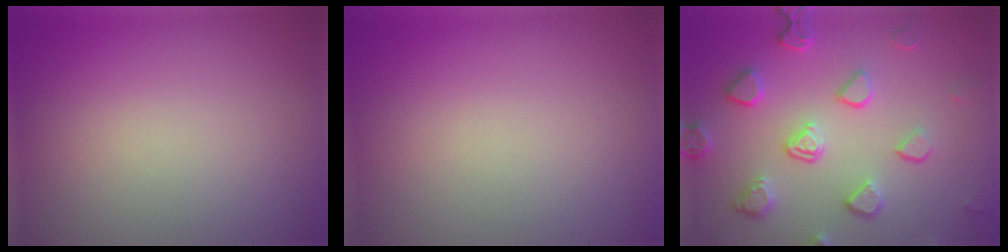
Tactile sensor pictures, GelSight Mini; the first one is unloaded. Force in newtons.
{"total": 0.0}
{"total": 4.1, "press": 3.8, "slide": 1.4}